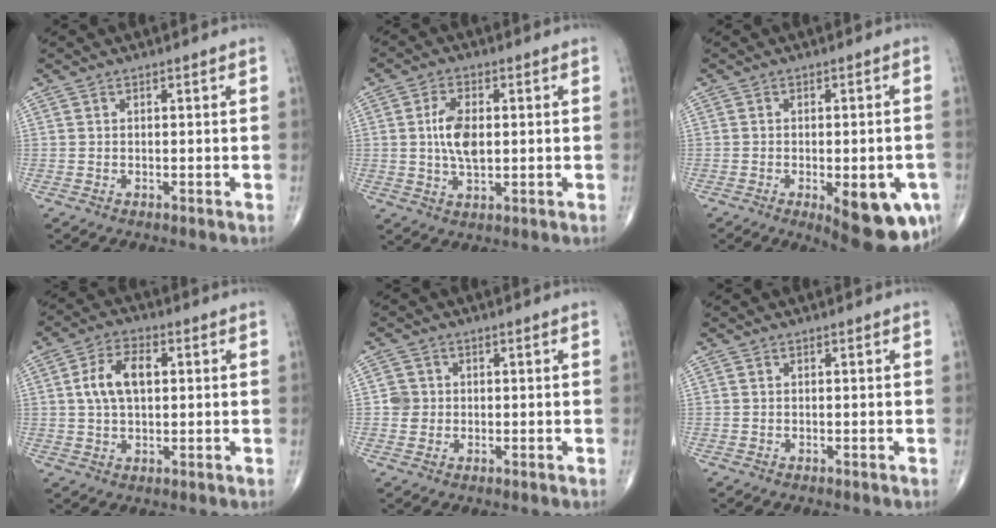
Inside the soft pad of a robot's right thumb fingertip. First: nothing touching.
{"total": 7.1, "force": [0.6, 3.7, 6.0], "torque": [-0.115, -0.001, 0.009]}
{"total": 14.0, "force": [-5.2, 5.2, 11.9], "torque": [-0.115, 0.002, -0.052]}
{"total": 8.4, "force": [1.5, 4.7, 6.7], "torque": [-0.124, 0.012, 0.026]}
{"total": 2.6, "force": [0.1, 2.6, 0.4], "torque": [0.012, 0.006, 0.000]}
{"total": 0.0}